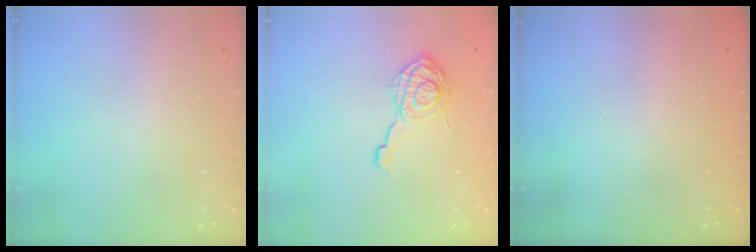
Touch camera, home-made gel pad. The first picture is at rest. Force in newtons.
{"total": 12.8, "press": 12.8, "slide": 0.5}
{"total": 2.3, "press": 2.2, "slide": 0.7}